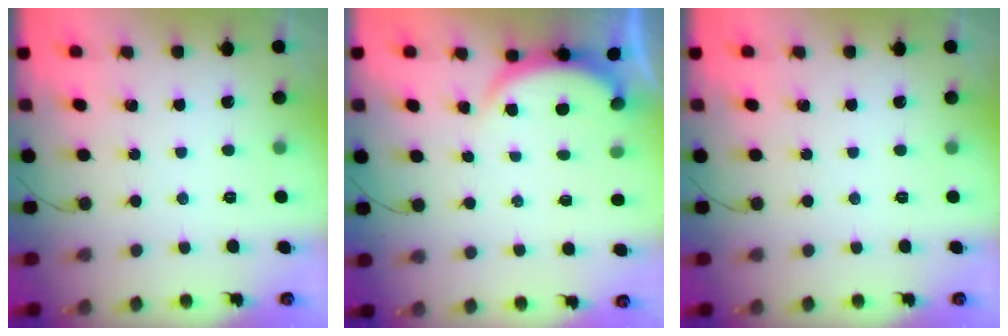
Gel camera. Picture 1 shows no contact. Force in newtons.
{"total": 2.8, "press": 2.8, "slide": 0.6}
{"total": 0.0}